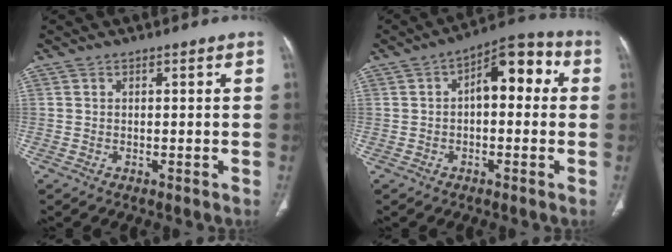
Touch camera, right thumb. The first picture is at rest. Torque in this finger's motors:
{"motor_torque": [0.72, 2.65, 1.25, -0.15, 0.09]}